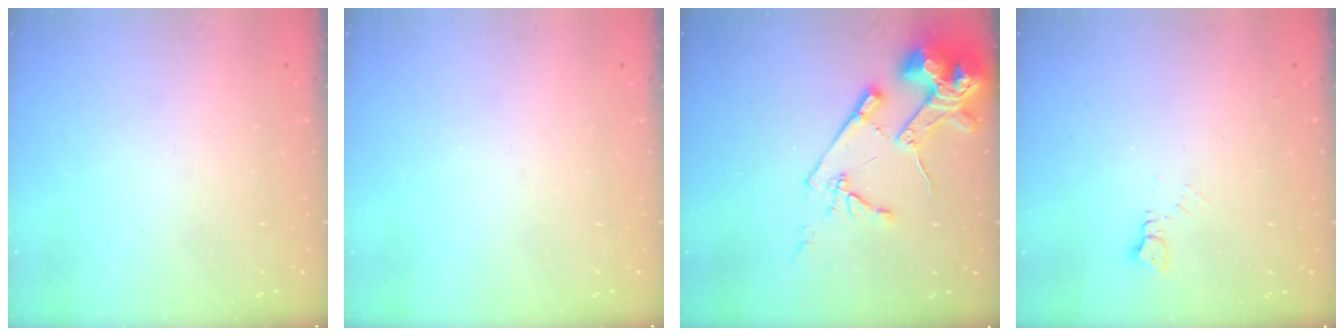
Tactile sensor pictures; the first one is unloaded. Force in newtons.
{"total": 0.0}
{"total": 15.4, "press": 15.3, "slide": 1.8}
{"total": 3.0, "press": 3.0, "slide": 0.4}